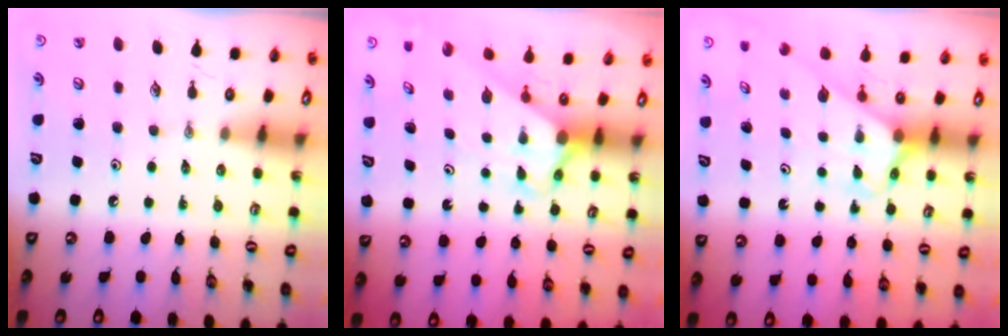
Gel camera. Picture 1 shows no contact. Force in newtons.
{"total": 2.8, "press": 2.8, "slide": 0.0}
{"total": 2.6, "press": 2.6, "slide": 0.1}